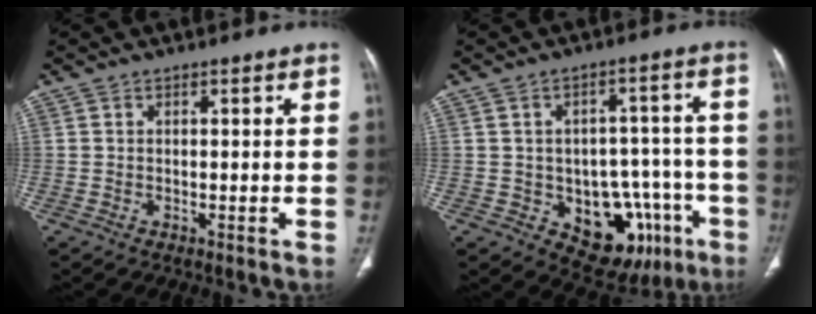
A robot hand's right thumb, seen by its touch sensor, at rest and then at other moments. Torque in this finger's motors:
{"motor_torque": [1.45, 0.78, 0.48, -0.82, 0.04]}